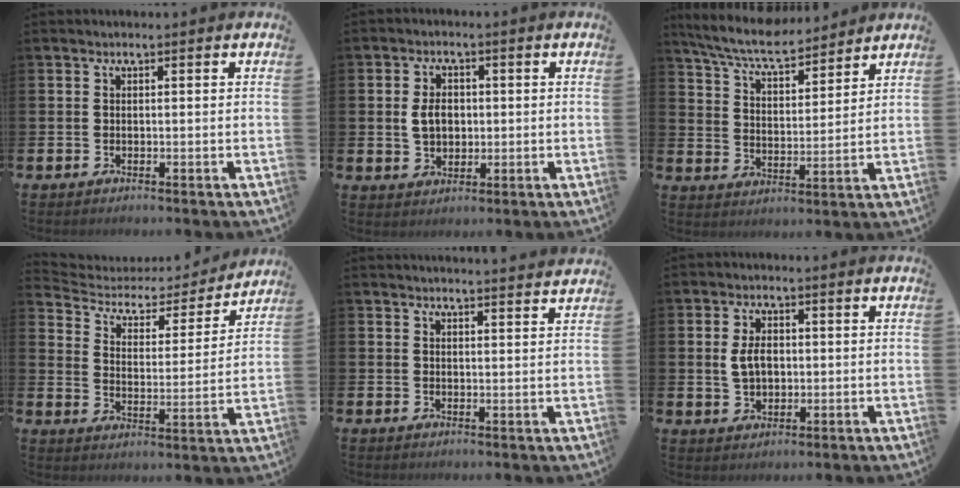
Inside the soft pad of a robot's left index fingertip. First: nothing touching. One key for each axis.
{"total": 4.2, "fx": 0.5, "fy": 3.0, "fz": 2.8, "tx": -0.038, "ty": 0.004, "tz": 0.001}
{"total": 7.4, "fx": 6.9, "fy": 1.2, "fz": 2.5, "tx": -0.080, "ty": -0.037, "tz": 0.122}
{"total": 5.0, "fx": 4.2, "fy": 2.4, "fz": 1.1, "tx": -0.050, "ty": -0.032, "tz": 0.062}
{"total": 2.6, "fx": 2.5, "fy": -0.3, "fz": -0.1, "tx": 0.011, "ty": -0.021, "tz": 0.044}
{"total": 4.0, "fx": 0.5, "fy": 2.6, "fz": 3.0, "tx": -0.040, "ty": 0.002, "tz": 0.003}